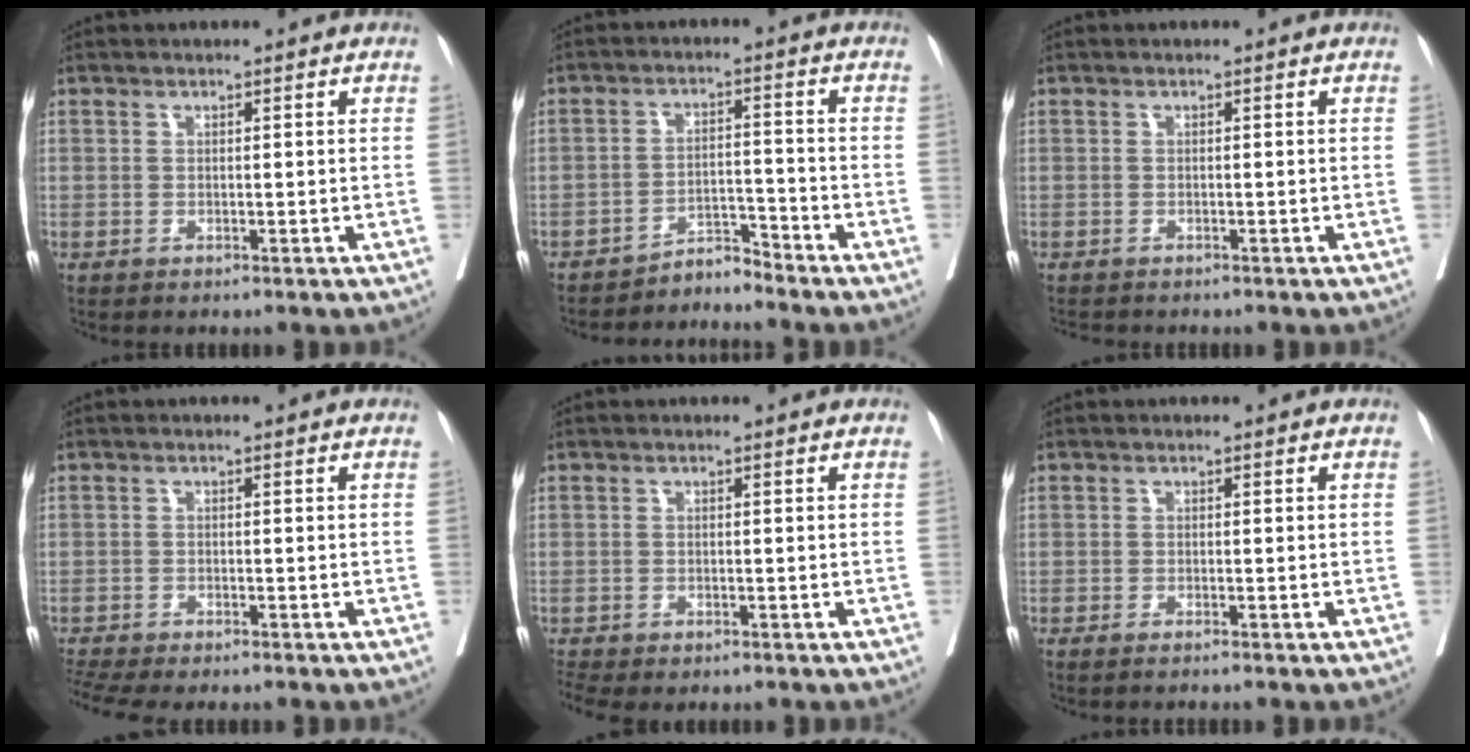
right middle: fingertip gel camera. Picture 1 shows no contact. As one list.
[{"total": 3.5, "force": [-3.5, -0.4, -0.4], "torque": [0.014, -0.006, -0.058]}, {"total": 2.1, "force": [-1.9, 0.6, 0.6], "torque": [-0.014, -0.005, -0.027]}, {"total": 7.6, "force": [-6.7, 1.0, 3.5], "torque": [-0.056, -0.001, -0.106]}, {"total": 4.0, "force": [-3.2, 1.5, 1.8], "torque": [-0.032, -0.004, -0.050]}, {"total": 1.4, "force": [0.3, -1.0, 0.8], "torque": [-0.001, -0.006, 0.016]}]